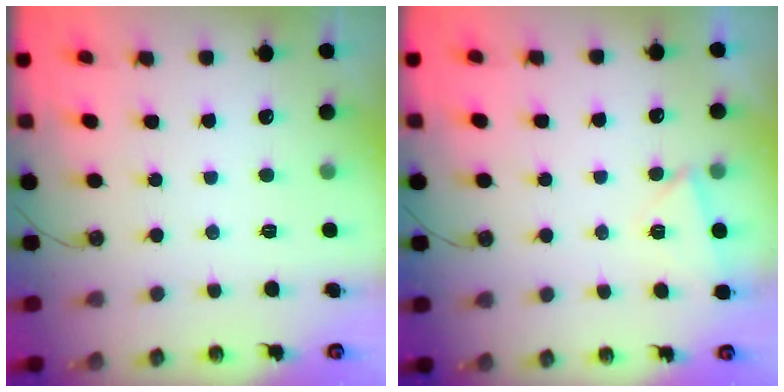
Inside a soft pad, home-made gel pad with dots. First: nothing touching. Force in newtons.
{"total": 3.9, "press": 2.7, "slide": 2.8}